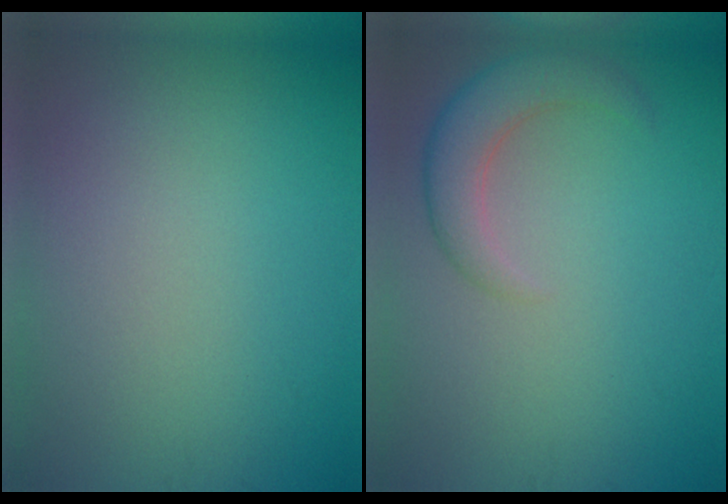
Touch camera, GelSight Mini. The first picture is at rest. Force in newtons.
{"total": 3.7, "press": 3.7, "slide": 0.4}